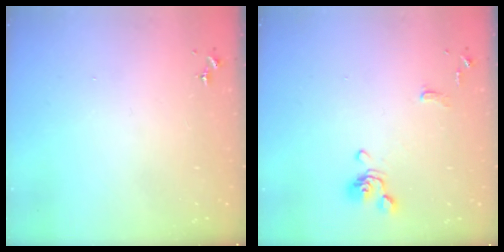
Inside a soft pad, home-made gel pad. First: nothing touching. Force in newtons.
{"total": 10.3, "press": 10.2, "slide": 1.3}